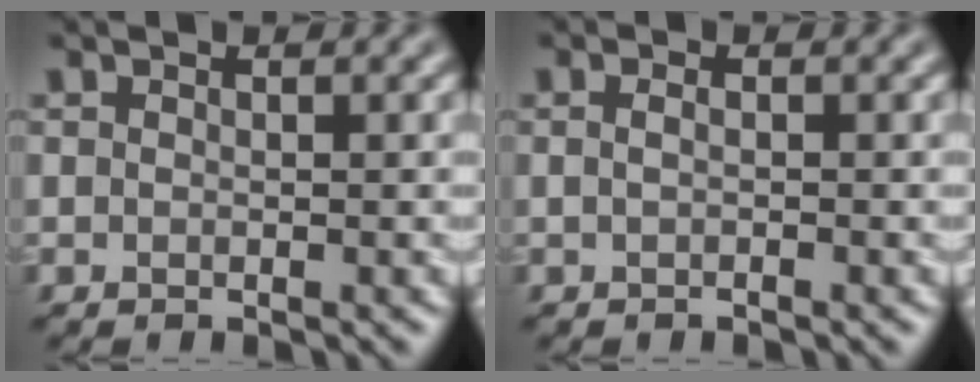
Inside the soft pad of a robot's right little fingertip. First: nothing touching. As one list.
[{"total": 0.6, "force": [-0.3, 0.2, 0.5], "torque": [-0.015, -0.003, -0.008]}]